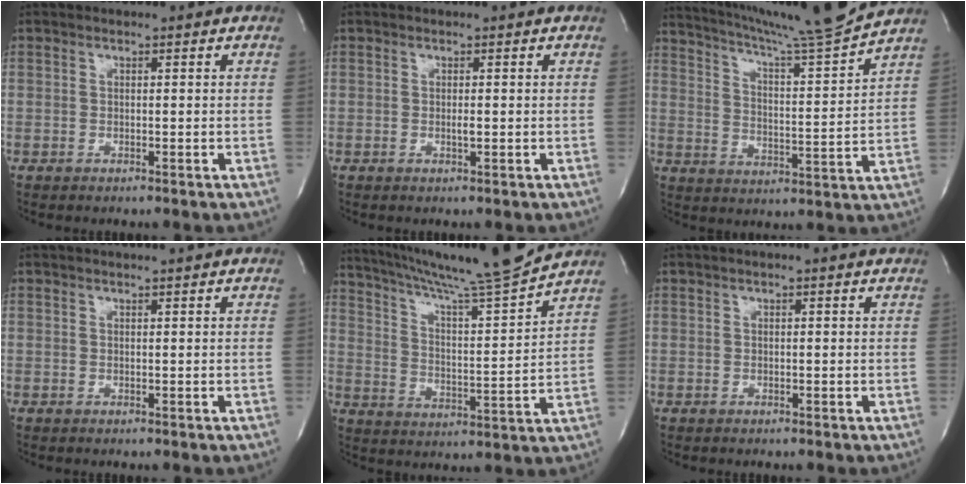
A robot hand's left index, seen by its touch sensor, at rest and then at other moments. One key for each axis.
{"total": 0.7, "fx": 0.0, "fy": 0.1, "fz": 0.7, "tx": -0.016, "ty": -0.002, "tz": 0.001}
{"total": 15.1, "fx": 13.9, "fy": -2.2, "fz": 5.3, "tx": -0.098, "ty": -0.038, "tz": 0.211}
{"total": 1.6, "fx": 1.4, "fy": -0.4, "fz": 0.5, "tx": -0.006, "ty": 0.003, "tz": 0.023}
{"total": 17.2, "fx": 15.5, "fy": -1.8, "fz": 7.2, "tx": -0.127, "ty": -0.028, "tz": 0.240}
{"total": 1.5, "fx": 1.3, "fy": -0.1, "fz": 0.8, "tx": -0.015, "ty": 0.016, "tz": 0.018}